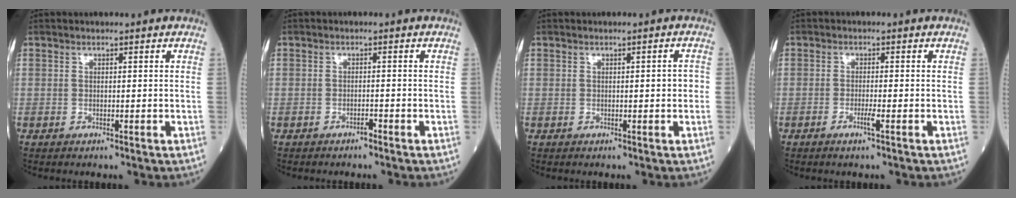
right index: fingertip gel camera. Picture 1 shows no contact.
{"total": 0.9, "force": [-0.7, 0.1, 0.4], "torque": [-0.009, 0.001, -0.013]}
{"total": 1.6, "force": [-0.2, 0.5, 1.6], "torque": [-0.017, 0.004, -0.003]}
{"total": 2.0, "force": [-1.0, -0.2, 1.7], "torque": [-0.035, -0.003, -0.020]}